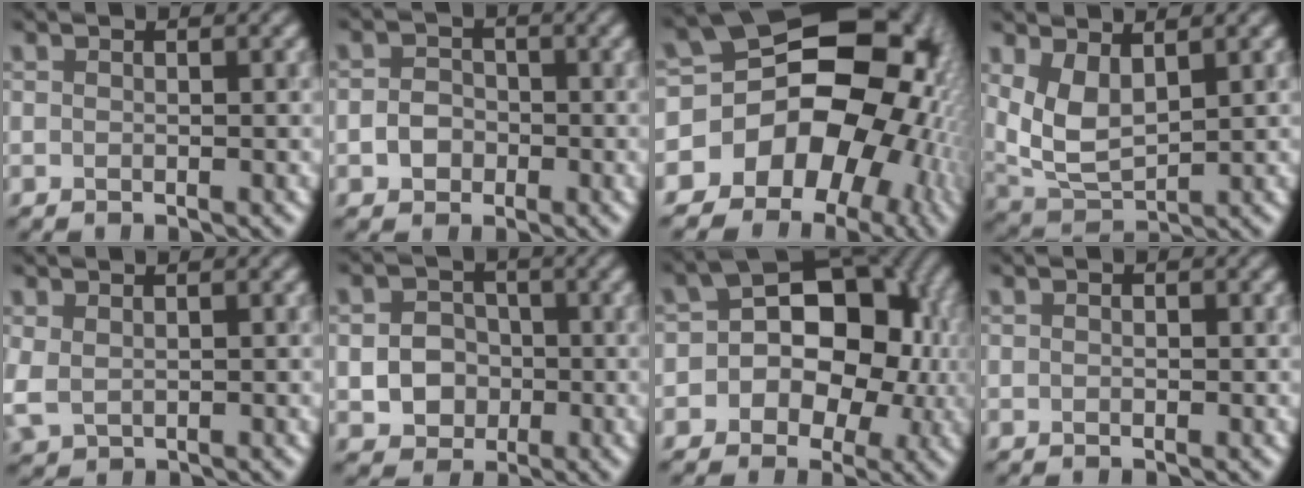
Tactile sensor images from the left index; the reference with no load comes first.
{"total": 2.4, "force": [-0.7, 2.0, 1.0], "torque": [-0.013, 0.000, -0.020]}
{"total": 16.4, "force": [-3.0, 12.5, 10.2], "torque": [-0.138, -0.003, -0.054]}
{"total": 4.6, "force": [1.5, 2.4, 3.6], "torque": [-0.086, -0.008, 0.038]}
{"total": 2.6, "force": [0.2, 1.9, 1.8], "torque": [-0.052, -0.005, 0.009]}
{"total": 3.9, "force": [-0.6, 3.4, 1.9], "torque": [-0.028, 0.000, -0.013]}
{"total": 11.1, "force": [-0.5, 8.6, 7.0], "torque": [-0.048, 0.041, -0.049]}
{"total": 0.5, "force": [0.0, 0.4, 0.3], "torque": [-0.003, -0.003, -0.003]}